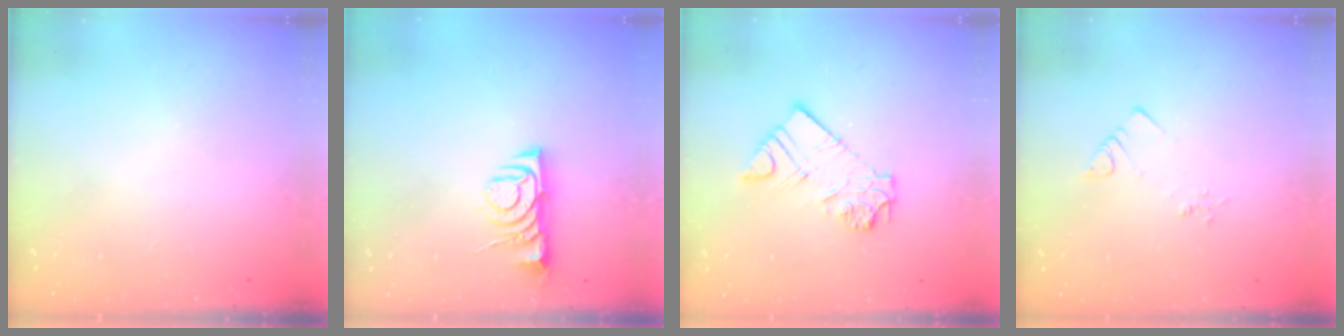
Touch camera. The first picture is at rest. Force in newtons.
{"total": 5.5, "press": 5.4, "slide": 0.7}
{"total": 10.0, "press": 10.0, "slide": 0.9}
{"total": 2.4, "press": 2.4, "slide": 0.4}